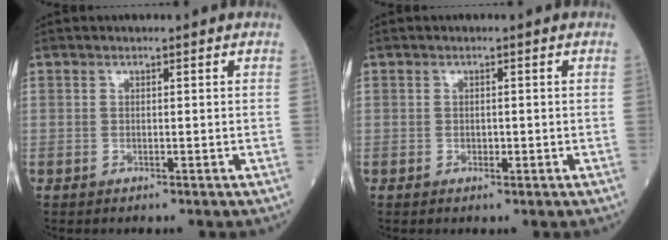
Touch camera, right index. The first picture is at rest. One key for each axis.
{"total": 1.0, "fx": -0.2, "fy": 0.7, "fz": 0.6, "tx": -0.011, "ty": 0.000, "tz": -0.003}